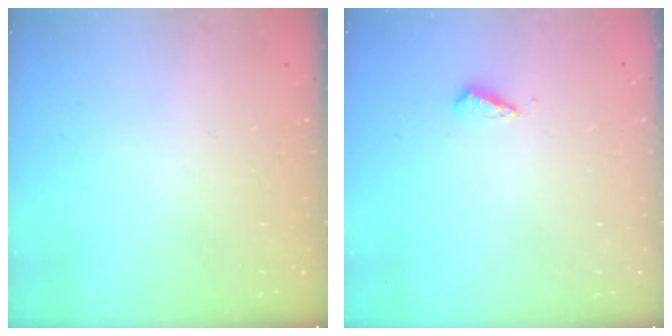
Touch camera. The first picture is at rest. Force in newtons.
{"total": 2.8, "press": 2.8, "slide": 0.7}